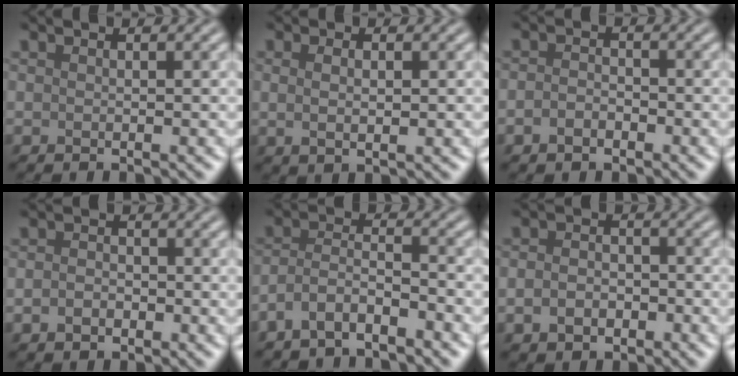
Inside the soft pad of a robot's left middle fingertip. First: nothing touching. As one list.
[{"total": 1.7, "force": [0.3, 0.7, 1.5], "torque": [-0.031, -0.002, 0.008]}, {"total": 1.6, "force": [-0.8, 1.1, 0.9], "torque": [-0.020, 0.000, -0.020]}, {"total": 1.8, "force": [-0.6, 1.3, 1.0], "torque": [-0.021, -0.001, -0.017]}, {"total": 3.5, "force": [-2.6, 1.2, 2.0], "torque": [-0.043, 0.005, -0.059]}, {"total": 2.8, "force": [-1.1, 2.0, 1.6], "torque": [-0.030, -0.001, -0.024]}]